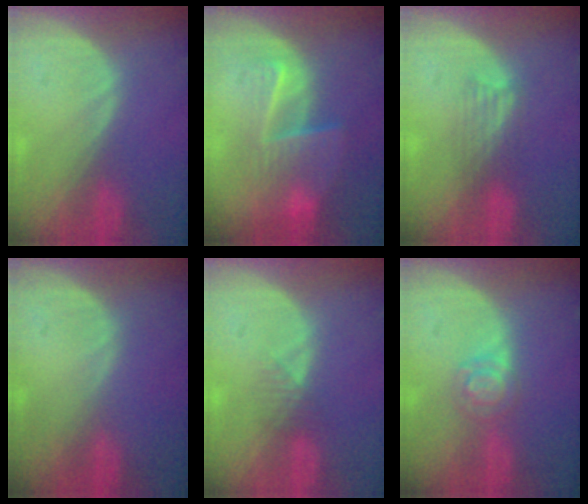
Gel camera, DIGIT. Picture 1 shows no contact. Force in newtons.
{"total": 6.6, "press": 6.5, "slide": 1.0}
{"total": 3.1, "press": 2.9, "slide": 1.1}
{"total": 0.0}
{"total": 1.9, "press": 1.6, "slide": 1.0}
{"total": 3.8, "press": 3.7, "slide": 0.9}